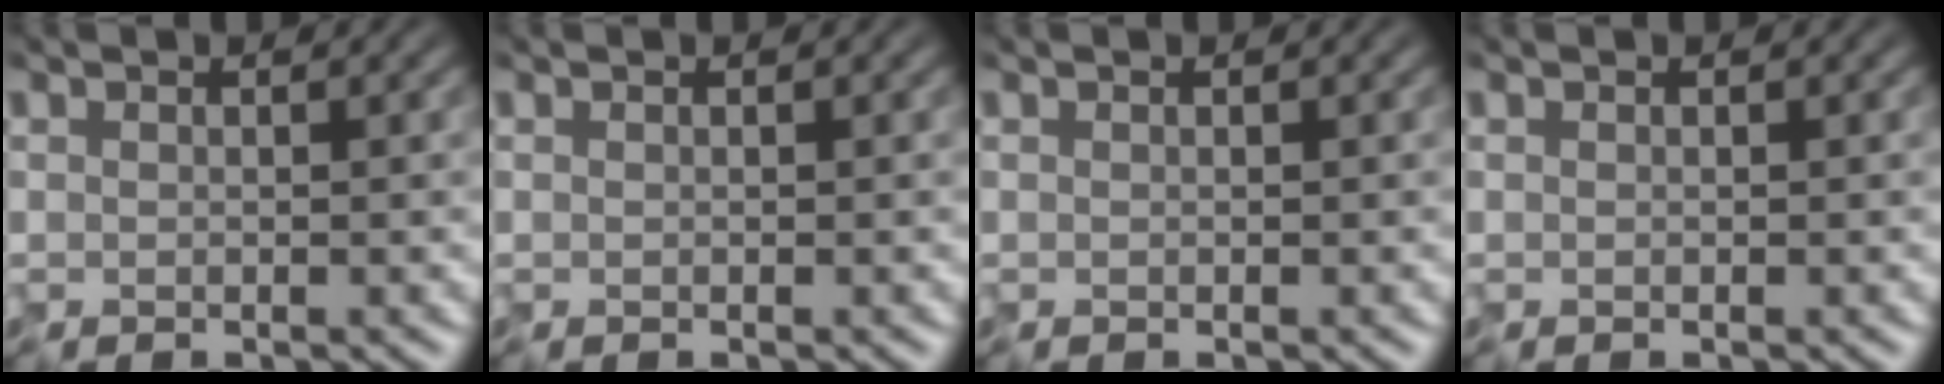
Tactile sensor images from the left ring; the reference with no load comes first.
{"total": 0.0}
{"total": 0.0}
{"total": 0.0}